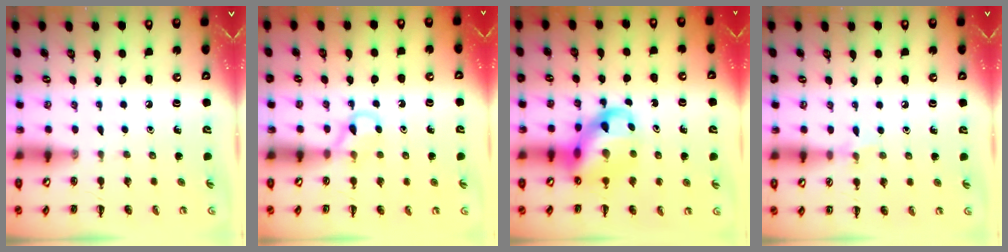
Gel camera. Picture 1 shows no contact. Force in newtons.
{"total": 3.9, "press": 3.7, "slide": 1.4}
{"total": 11.7, "press": 11.4, "slide": 2.9}
{"total": 4.8, "press": 4.5, "slide": 1.7}